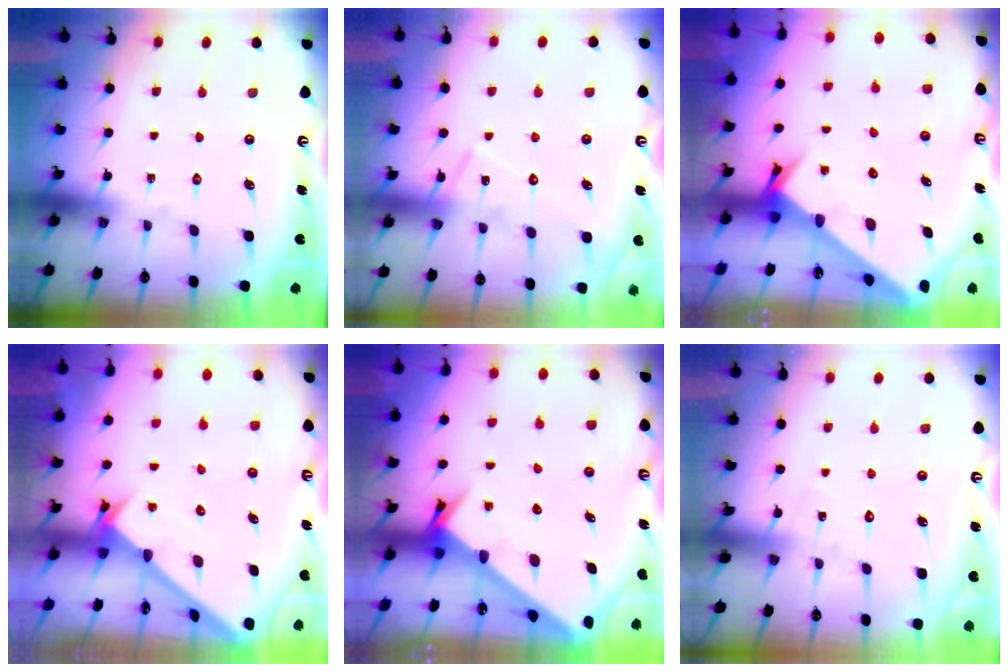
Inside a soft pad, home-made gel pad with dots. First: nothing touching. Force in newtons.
{"total": 10.7, "press": 10.7, "slide": 0.7}
{"total": 2.4, "press": 2.4, "slide": 0.2}
{"total": 2.5, "press": 2.5, "slide": 0.2}
{"total": 2.4, "press": 2.4, "slide": 0.2}
{"total": 5.2, "press": 5.2, "slide": 0.4}